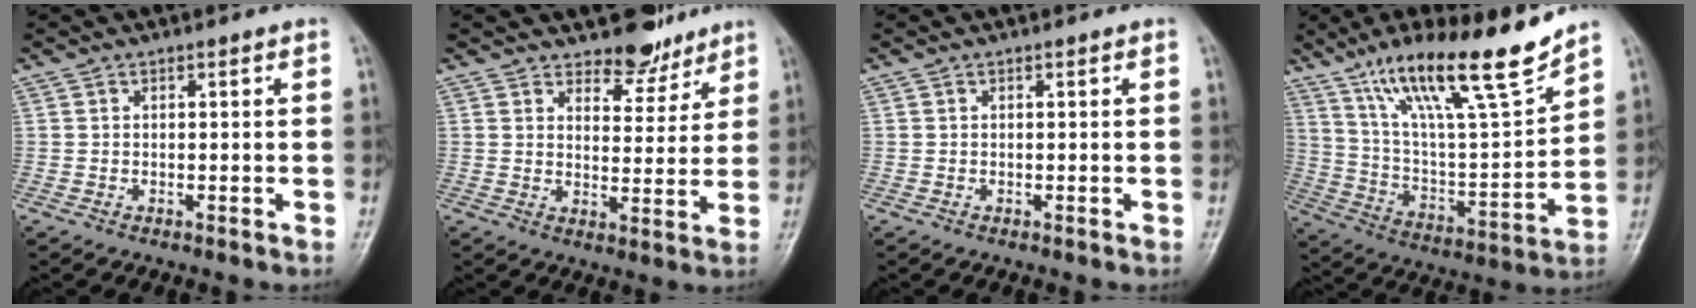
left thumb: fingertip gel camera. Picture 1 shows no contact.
{"total": 6.8, "force": [5.8, 3.3, 1.5], "torque": [0.009, -0.047, 0.088]}
{"total": 0.0}
{"total": 21.2, "force": [15.1, 3.4, 14.5], "torque": [-0.218, -0.069, 0.268]}